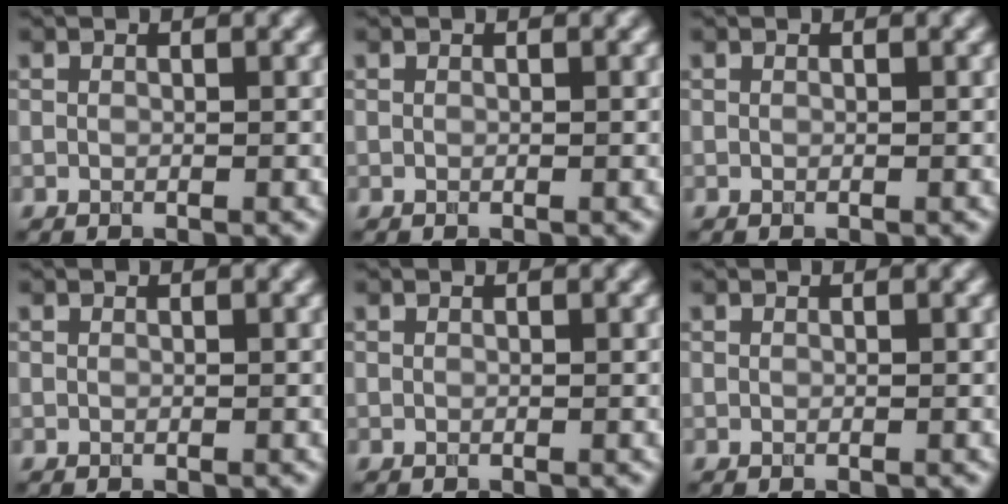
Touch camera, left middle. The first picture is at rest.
{"total": 0.0}
{"total": 0.0}
{"total": 0.0}
{"total": 0.0}
{"total": 0.0}